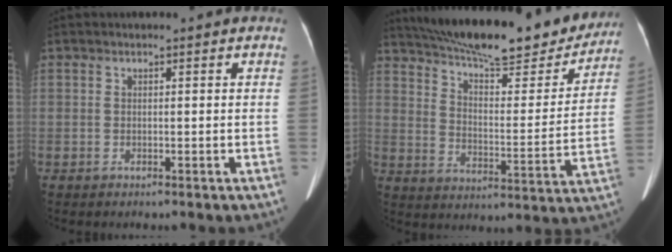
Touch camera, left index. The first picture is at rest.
{"total": 25.6, "force": [22.0, 5.2, 12.0], "torque": [-0.194, -0.017, 0.302]}